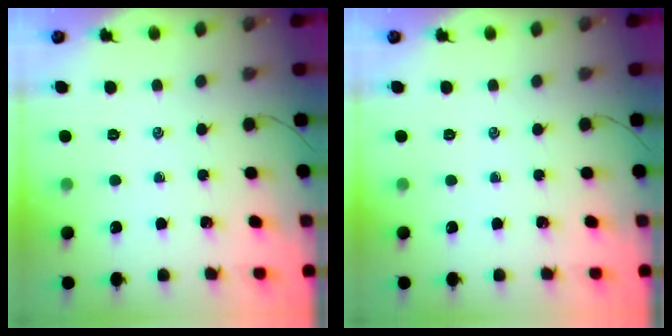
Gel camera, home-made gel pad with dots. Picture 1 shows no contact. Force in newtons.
{"total": 0.0}